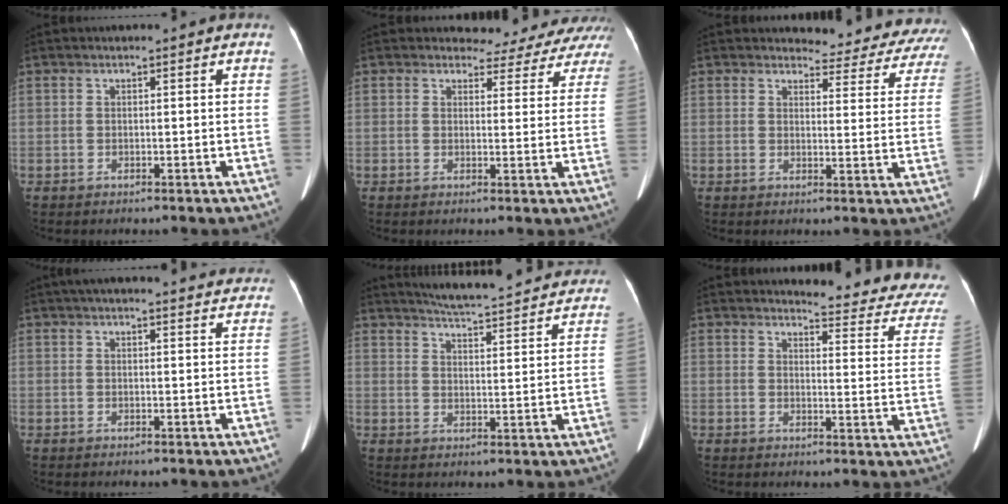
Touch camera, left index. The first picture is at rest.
{"total": 9.8, "force": [9.2, 3.1, 0.7], "torque": [0.017, -0.019, 0.073]}
{"total": 13.1, "force": [12.7, 3.1, 1.6], "torque": [0.015, -0.059, 0.107]}
{"total": 15.1, "force": [13.8, 2.4, 5.6], "torque": [-0.067, 0.037, 0.163]}
{"total": 21.0, "force": [19.7, 2.2, 7.0], "torque": [-0.102, -0.023, 0.241]}
{"total": 14.4, "force": [13.6, 1.9, 4.3], "torque": [-0.027, -0.078, 0.122]}